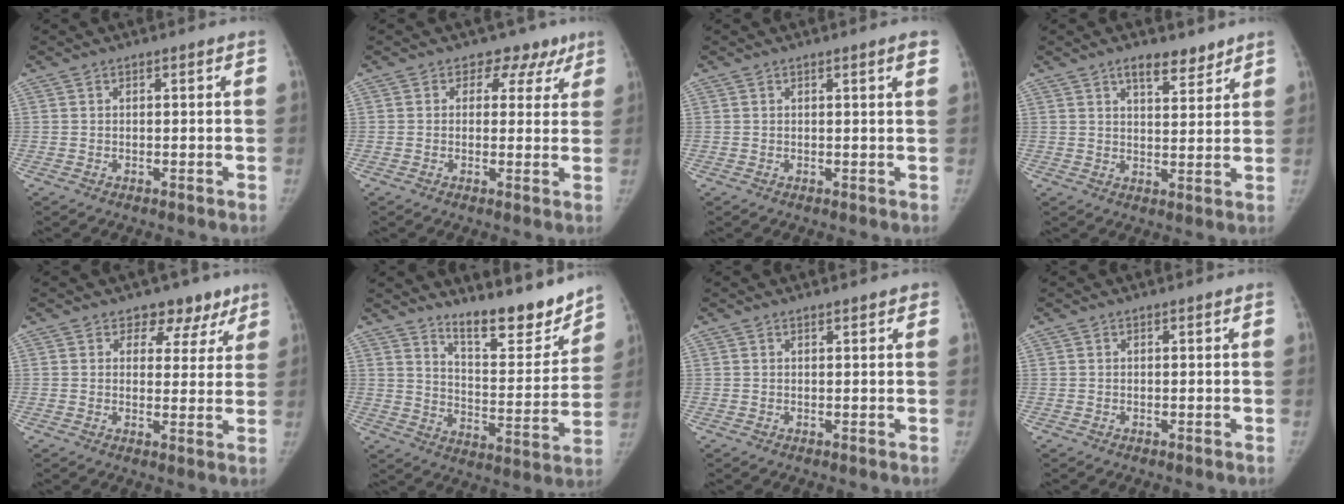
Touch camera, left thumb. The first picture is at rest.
{"total": 5.7, "force": [3.5, 4.4, 0.6], "torque": [0.034, -0.010, 0.030]}
{"total": 1.9, "force": [1.1, 0.0, 1.6], "torque": [-0.021, -0.002, 0.013]}
{"total": 5.9, "force": [4.3, 2.5, 3.1], "torque": [-0.024, -0.028, 0.069]}
{"total": 6.6, "force": [4.6, 4.6, 1.2], "torque": [0.031, -0.020, 0.049]}
{"total": 15.1, "force": [12.9, 3.8, 6.9], "torque": [-0.060, -0.106, 0.203]}
{"total": 1.0, "force": [0.8, 0.4, 0.5], "torque": [-0.003, 0.000, 0.008]}
{"total": 0.0}